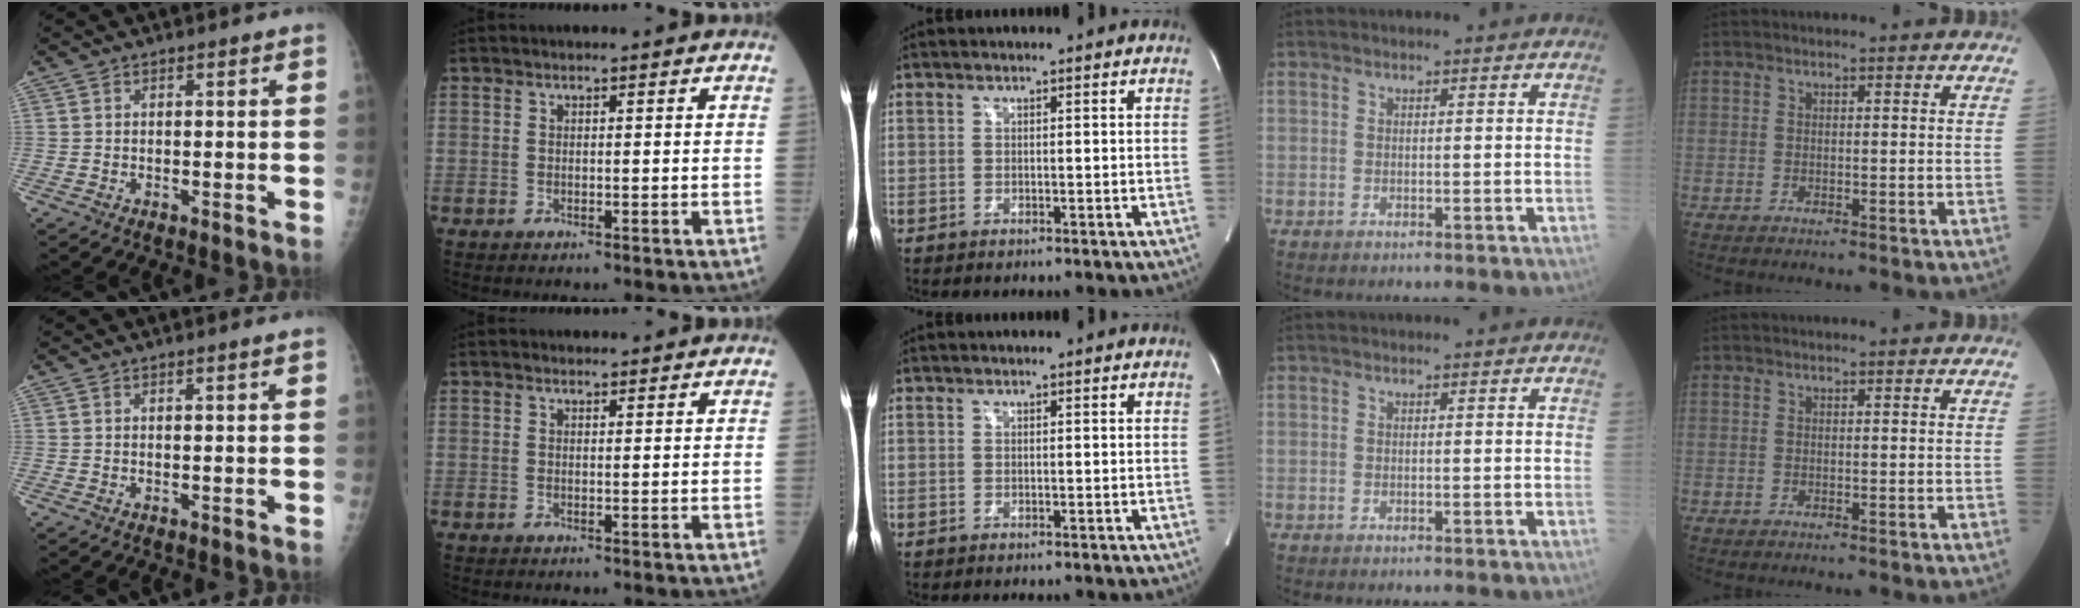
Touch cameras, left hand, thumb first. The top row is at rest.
{"thumb": {"total": 1.3, "force": [0.8, -0.2, 0.9], "torque": [-0.013, 0.000, 0.014]}, "index": {"total": 1.8, "force": [1.7, 0.3, 0.3], "torque": [-0.008, 0.007, 0.024]}}